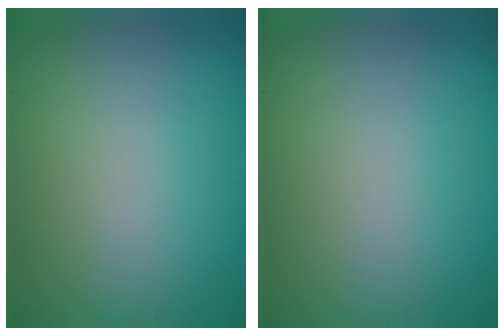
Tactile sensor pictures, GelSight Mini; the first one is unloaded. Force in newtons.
{"total": 0.0}